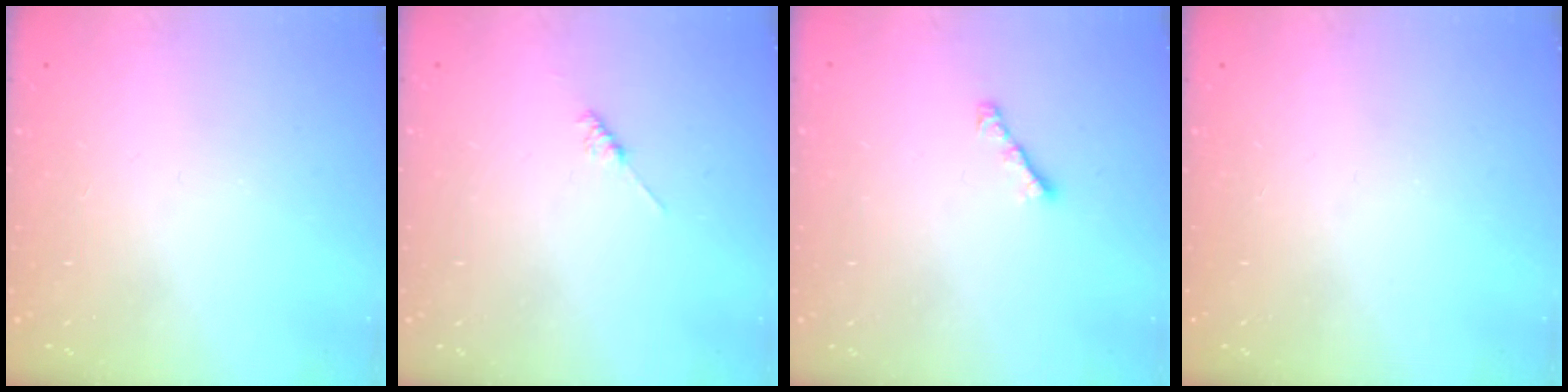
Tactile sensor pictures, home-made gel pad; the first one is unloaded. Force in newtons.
{"total": 1.8, "press": 1.7, "slide": 0.3}
{"total": 3.0, "press": 2.9, "slide": 0.7}
{"total": 0.0}